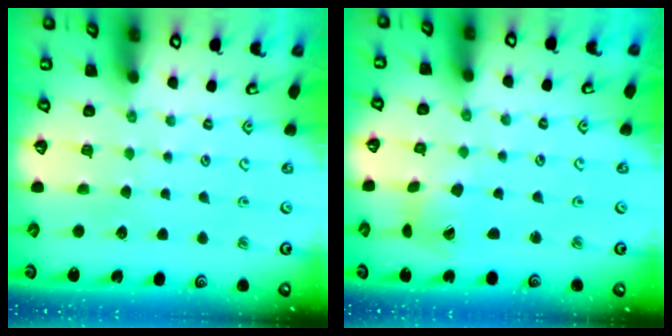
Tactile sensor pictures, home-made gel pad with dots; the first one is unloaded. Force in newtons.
{"total": 2.7, "press": 2.6, "slide": 0.4}